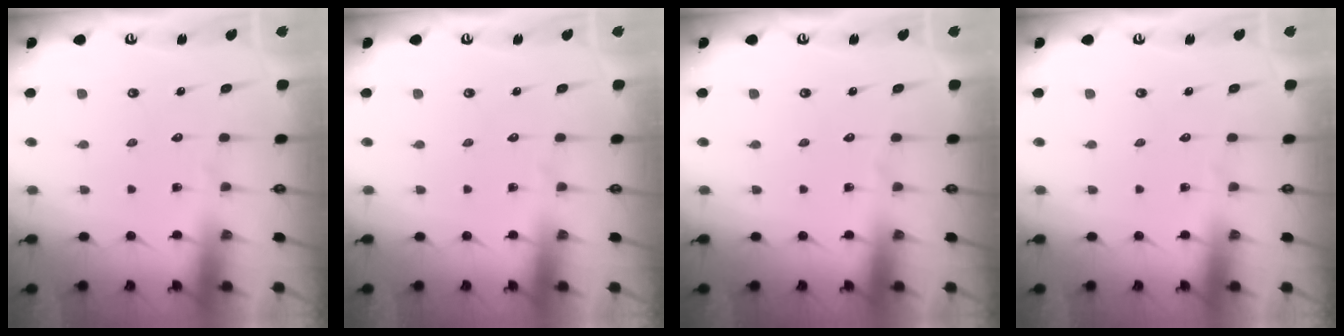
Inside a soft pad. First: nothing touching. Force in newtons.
{"total": 0.0}
{"total": 0.0}
{"total": 0.0}